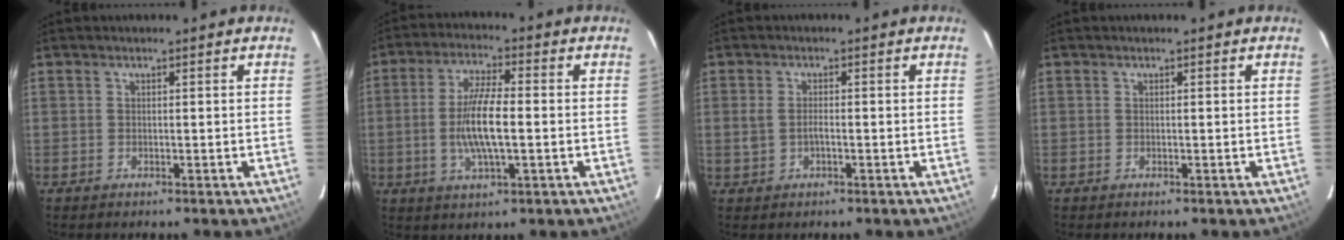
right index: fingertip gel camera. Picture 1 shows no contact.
{"total": 9.3, "force": [-1.3, 2.3, 8.9], "torque": [-0.175, -0.002, -0.024]}
{"total": 2.7, "force": [-0.5, 1.4, 2.2], "torque": [-0.046, 0.000, -0.006]}
{"total": 0.0}